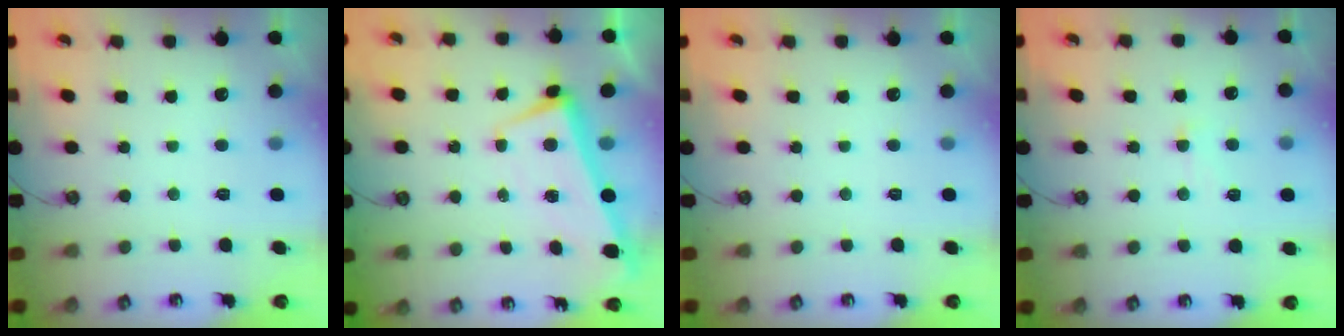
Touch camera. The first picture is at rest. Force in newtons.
{"total": 2.1, "press": 2.0, "slide": 0.6}
{"total": 0.0}
{"total": 0.6, "press": 0.3, "slide": 0.5}